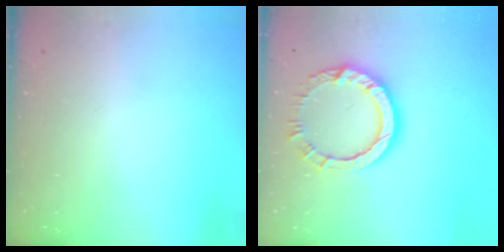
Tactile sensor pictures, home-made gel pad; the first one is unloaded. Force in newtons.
{"total": 10.6, "press": 10.5, "slide": 1.1}